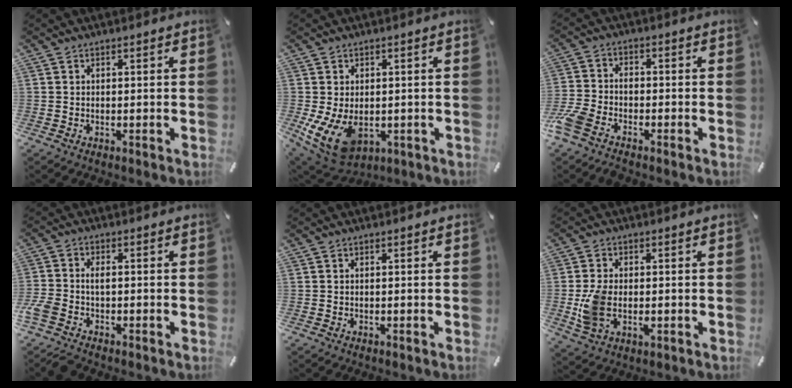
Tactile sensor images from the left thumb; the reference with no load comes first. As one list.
[{"total": 10.3, "force": [-2.2, 7.4, 6.8], "torque": [-0.137, 0.000, -0.034]}, {"total": 6.6, "force": [-4.5, 3.4, 3.5], "torque": [-0.098, 0.007, -0.092]}, {"total": 4.4, "force": [-1.9, 2.6, 3.0], "torque": [-0.081, 0.004, -0.043]}, {"total": 0.0}, {"total": 7.5, "force": [-0.9, 4.9, 5.5], "torque": [-0.129, -0.003, -0.013]}]